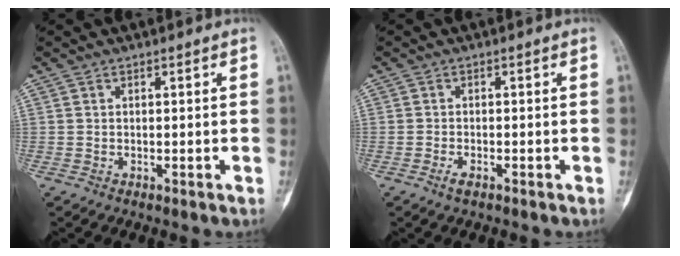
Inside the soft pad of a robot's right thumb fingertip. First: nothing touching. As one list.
[{"total": 1.6, "force": [-1.0, 0.6, 1.1], "torque": [-0.028, 0.004, -0.021]}]